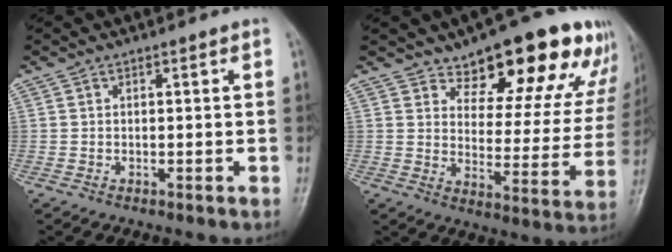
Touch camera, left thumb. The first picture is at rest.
{"total": 19.5, "force": [14.2, 8.3, 10.5], "torque": [-0.084, -0.080, 0.182]}